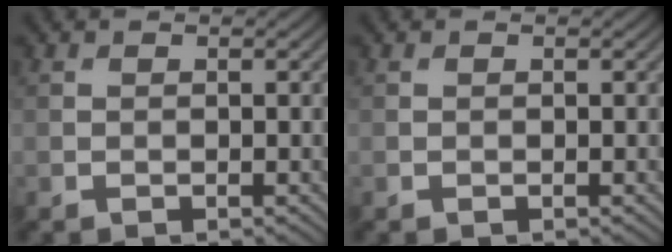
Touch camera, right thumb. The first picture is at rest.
{"total": 0.0}